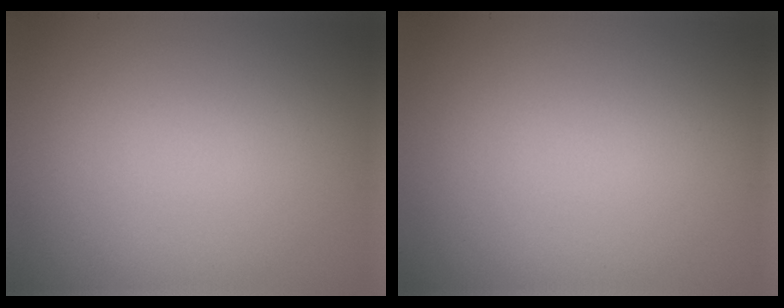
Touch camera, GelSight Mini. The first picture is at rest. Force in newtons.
{"total": 0.0}